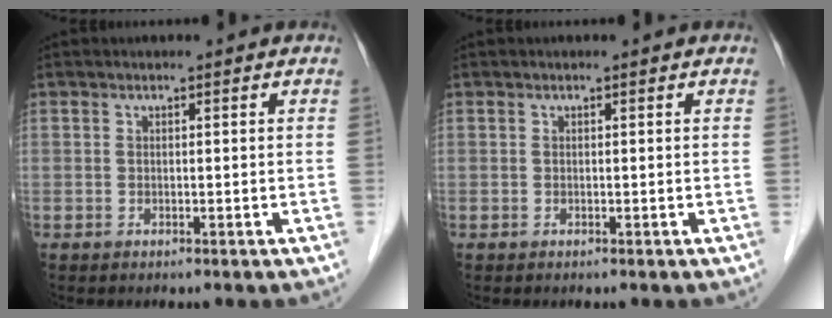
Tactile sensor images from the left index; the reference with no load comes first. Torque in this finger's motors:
{"motor_torque": [0.00, 0.00, 0.00, 0.00]}